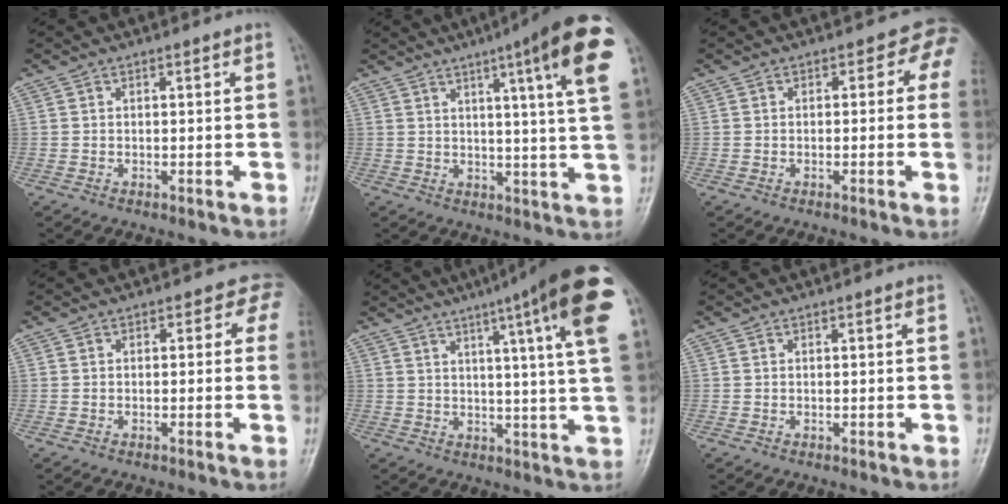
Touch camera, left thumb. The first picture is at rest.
{"total": 15.9, "force": [7.2, 1.3, 14.1], "torque": [-0.183, -0.024, 0.081]}
{"total": 3.8, "force": [0.5, 2.8, 2.5], "torque": [0.011, 0.008, -0.010]}
{"total": 2.9, "force": [0.8, 2.3, 1.5], "torque": [0.019, 0.005, -0.012]}
{"total": 19.3, "force": [9.6, 1.5, 16.7], "torque": [-0.222, -0.020, 0.109]}
{"total": 0.0}